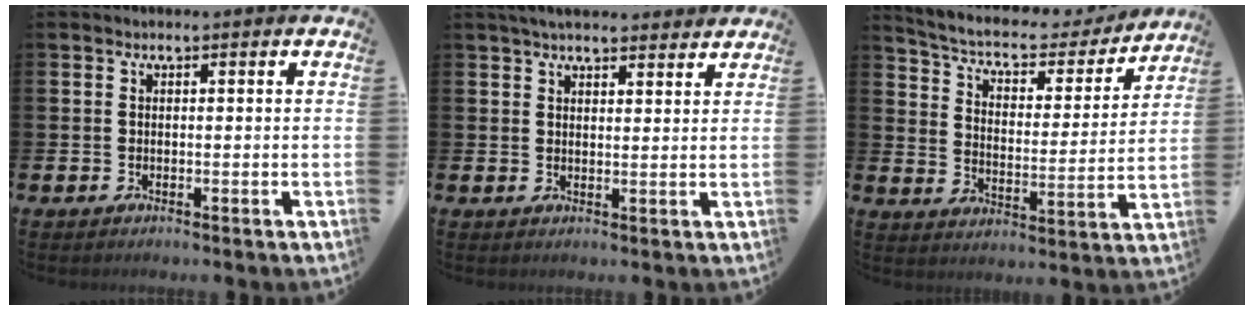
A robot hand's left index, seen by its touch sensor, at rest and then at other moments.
{"total": 3.7, "force": [3.5, 0.8, 1.0], "torque": [-0.026, -0.009, 0.065]}
{"total": 5.6, "force": [4.8, 2.0, 1.9], "torque": [-0.071, -0.037, 0.075]}